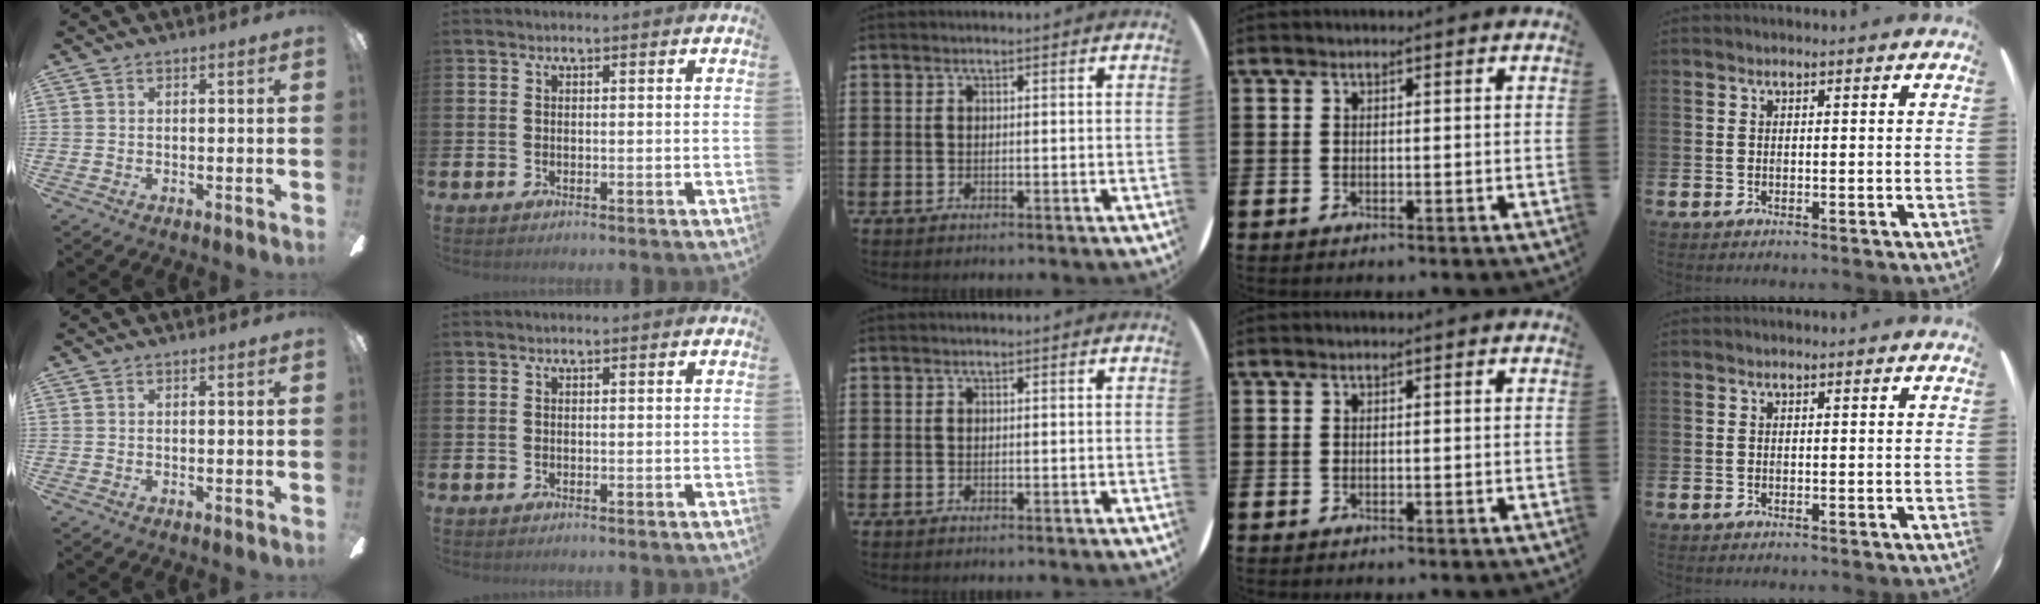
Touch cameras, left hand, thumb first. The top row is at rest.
{}